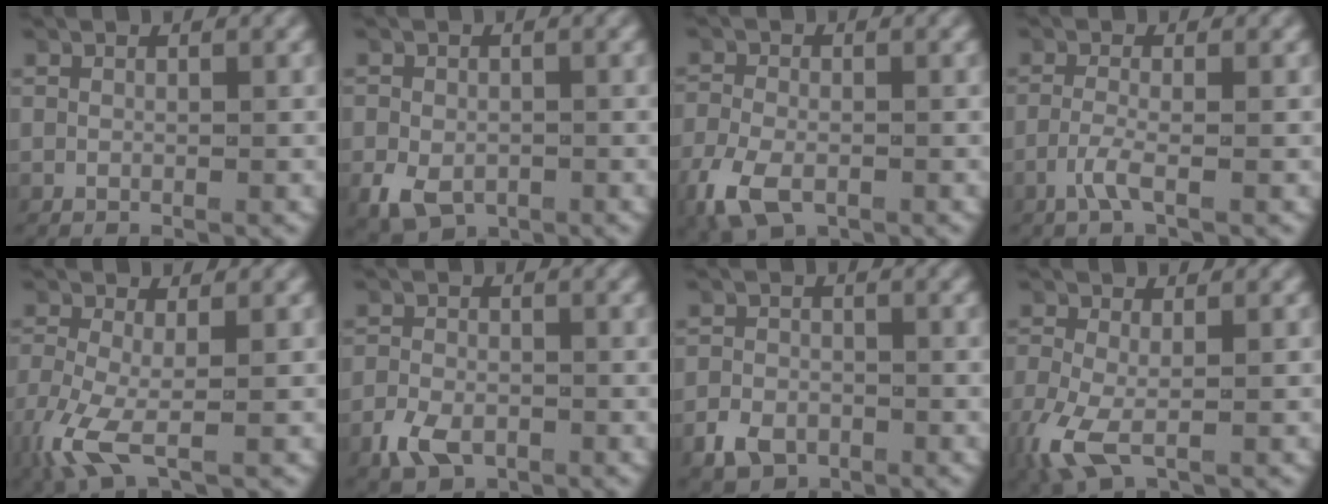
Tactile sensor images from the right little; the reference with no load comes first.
{"total": 4.1, "force": [-1.9, 3.1, 1.9], "torque": [-0.049, -0.032, -0.016]}
{"total": 4.3, "force": [-2.4, 2.8, 2.3], "torque": [-0.074, -0.021, -0.029]}
{"total": 1.9, "force": [-1.4, 0.2, 1.4], "torque": [-0.042, -0.013, -0.021]}
{"total": 3.8, "force": [-1.4, 2.0, 2.9], "torque": [-0.096, -0.029, -0.012]}
{"total": 3.6, "force": [-2.3, 2.3, 1.5], "torque": [-0.039, -0.013, -0.035]}
{"total": 3.0, "force": [-2.0, 2.1, 0.7], "torque": [-0.017, -0.012, -0.033]}
{"total": 3.7, "force": [-1.4, 2.2, 2.6], "torque": [-0.084, -0.027, -0.013]}